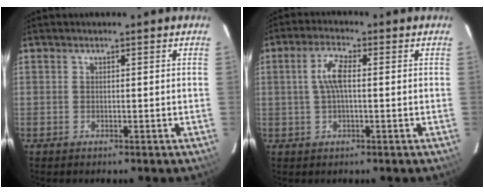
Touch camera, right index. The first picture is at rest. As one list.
[{"total": 5.0, "force": [0.4, 1.5, 4.7], "torque": [-0.094, 0.009, 0.009]}]